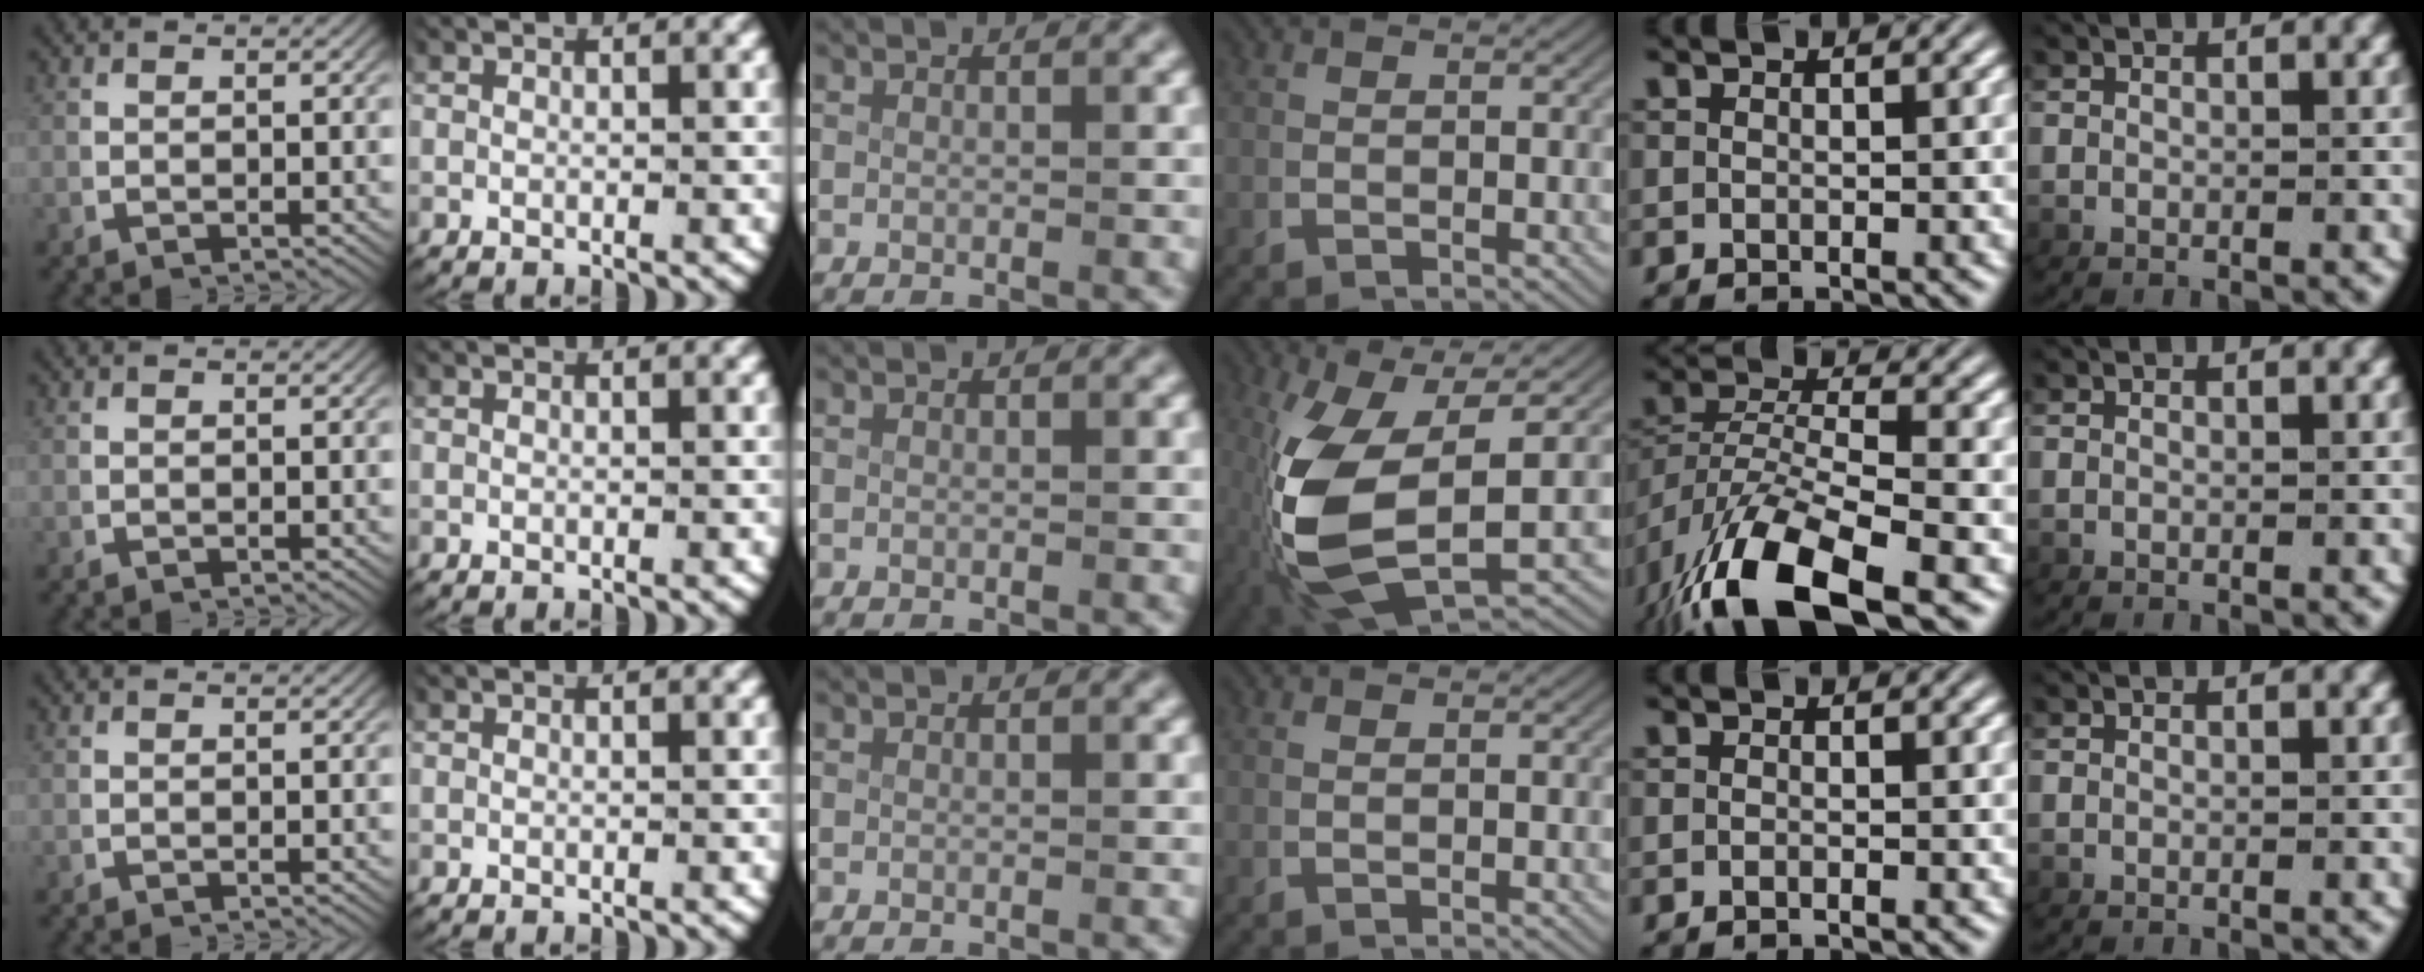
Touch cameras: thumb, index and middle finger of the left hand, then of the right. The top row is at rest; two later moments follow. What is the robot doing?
{"motion": "lift_and_place", "object": "scissors"}